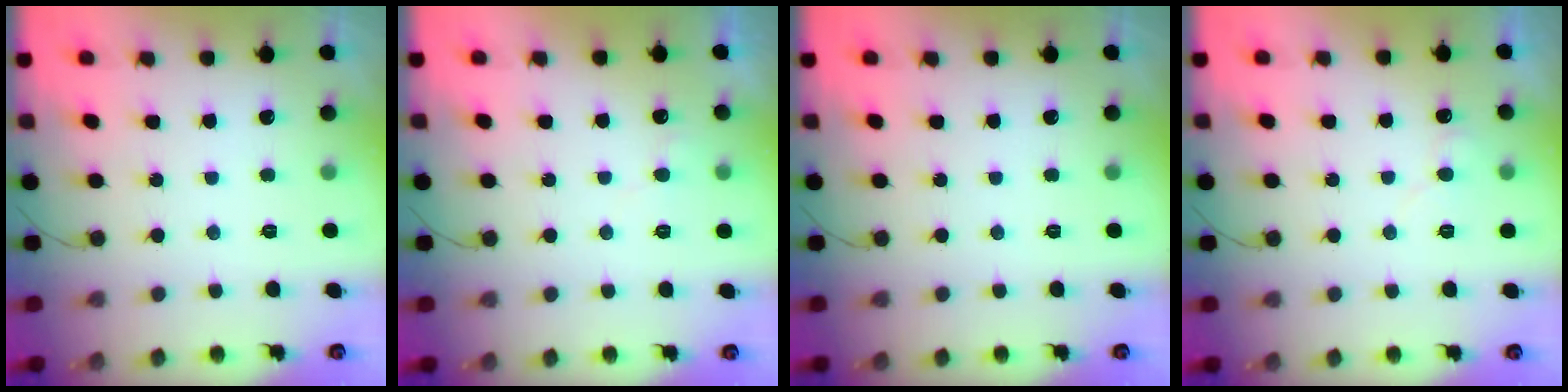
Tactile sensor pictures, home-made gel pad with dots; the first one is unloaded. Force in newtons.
{"total": 3.9, "press": 3.9, "slide": 0.4}
{"total": 0.0}
{"total": 4.5, "press": 4.5, "slide": 0.5}